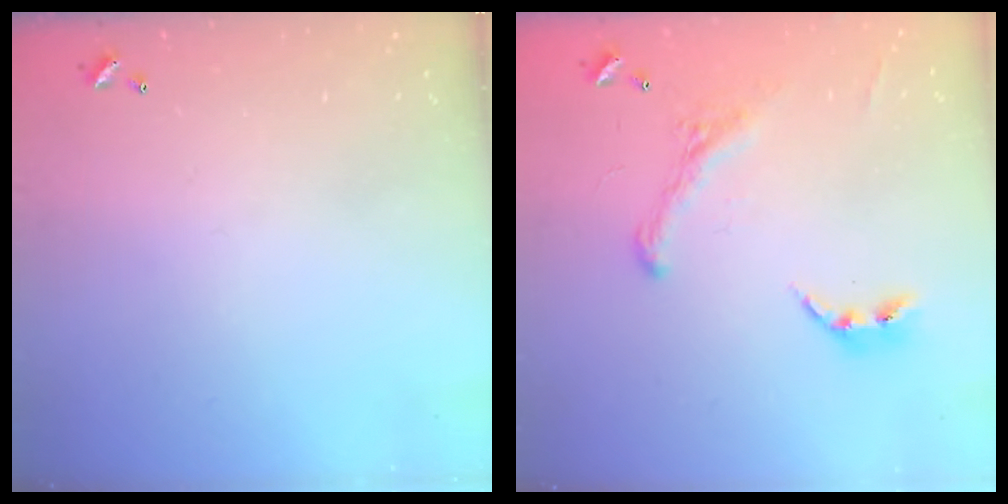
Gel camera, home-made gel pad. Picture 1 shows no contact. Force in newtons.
{"total": 2.9, "press": 2.7, "slide": 1.2}